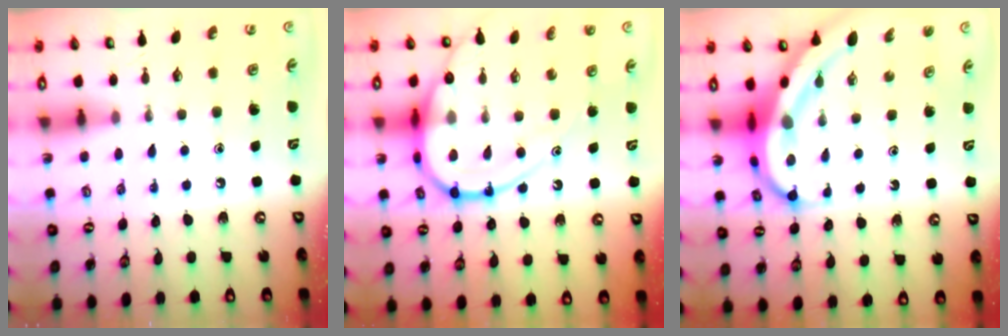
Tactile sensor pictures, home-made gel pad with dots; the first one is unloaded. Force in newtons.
{"total": 17.2, "press": 17.1, "slide": 1.6}
{"total": 10.1, "press": 10.1, "slide": 1.1}